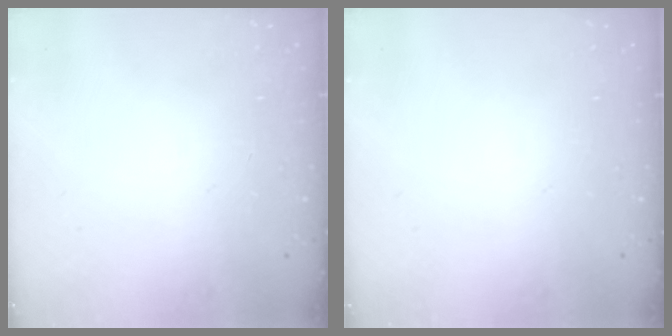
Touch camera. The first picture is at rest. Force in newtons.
{"total": 0.0}